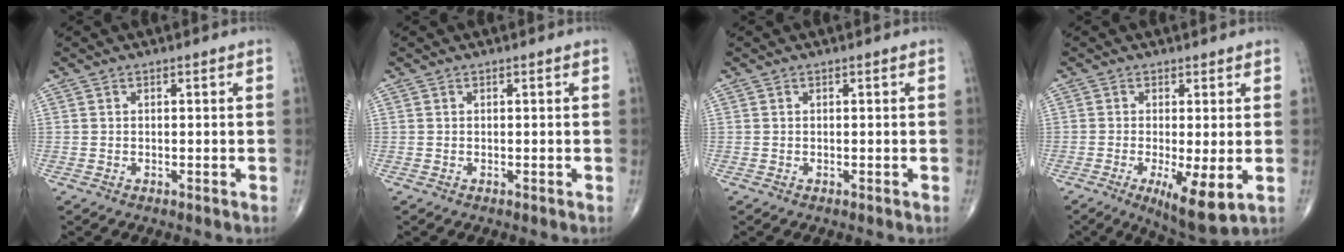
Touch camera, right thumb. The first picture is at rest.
{"total": 0.0}
{"total": 0.0}
{"total": 8.3, "force": [-2.0, 2.2, 7.8], "torque": [-0.130, -0.026, -0.029]}